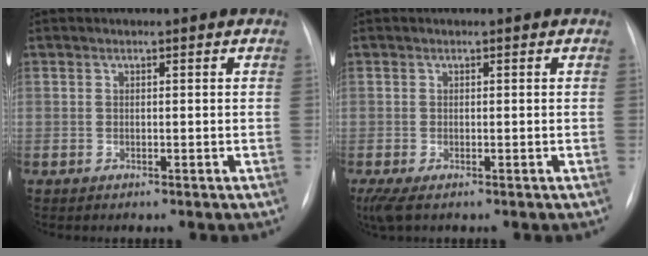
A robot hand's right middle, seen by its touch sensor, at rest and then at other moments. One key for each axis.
{"total": 3.1, "fx": -1.9, "fy": 1.0, "fz": 2.2, "tx": -0.046, "ty": -0.012, "tz": -0.032}